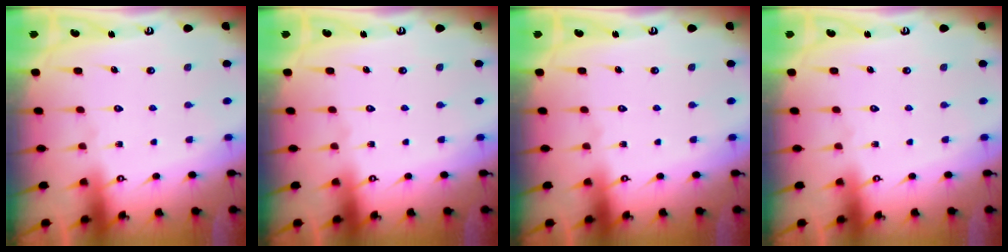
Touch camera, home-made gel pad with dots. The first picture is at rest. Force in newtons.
{"total": 0.0}
{"total": 0.0}
{"total": 0.0}